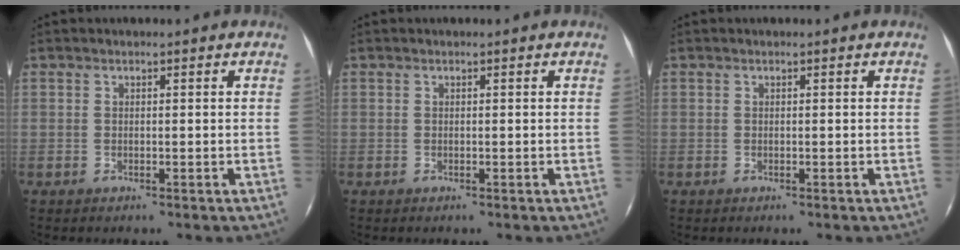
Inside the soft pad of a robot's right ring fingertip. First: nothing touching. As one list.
[{"total": 0.0}, {"total": 0.0}]